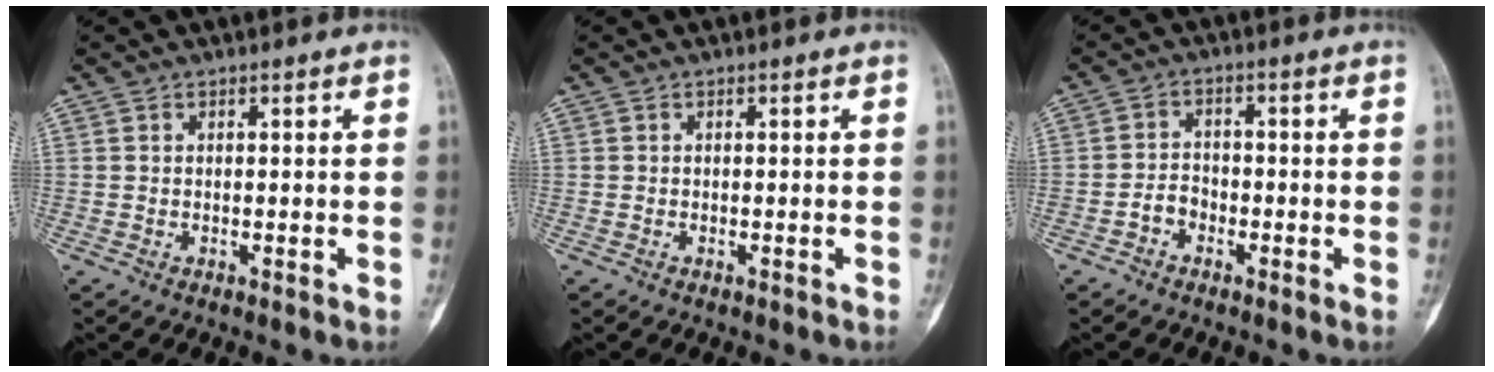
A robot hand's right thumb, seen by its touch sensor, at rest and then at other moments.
{"total": 0.0}
{"total": 3.4, "force": [-1.8, 2.6, 1.2], "torque": [-0.005, 0.018, -0.039]}